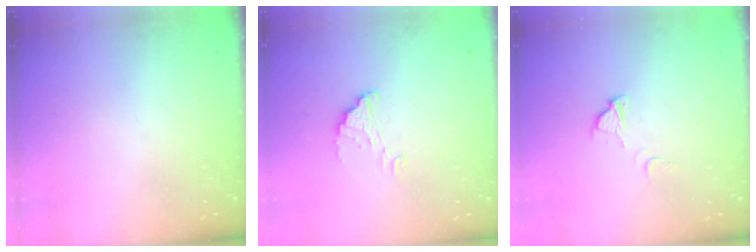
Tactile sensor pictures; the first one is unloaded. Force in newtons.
{"total": 1.8, "press": 1.8, "slide": 0.0}
{"total": 4.5, "press": 4.5, "slide": 0.4}